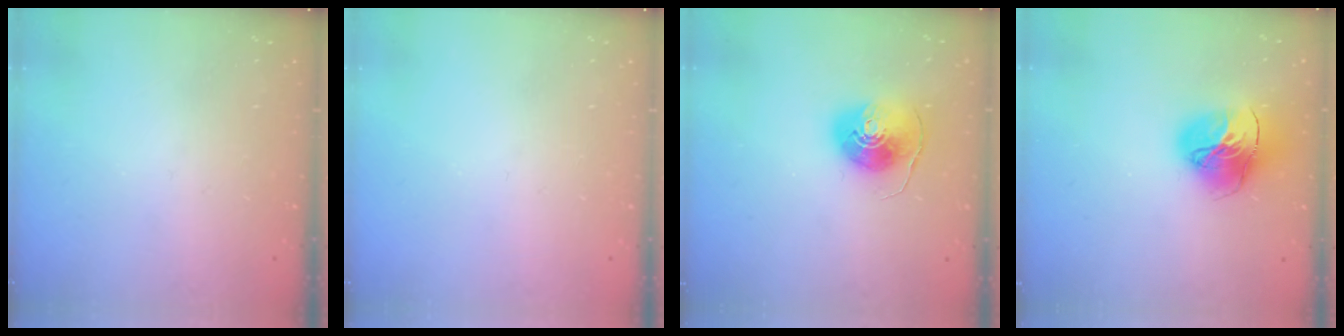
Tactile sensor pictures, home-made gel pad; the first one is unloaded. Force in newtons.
{"total": 0.0}
{"total": 8.8, "press": 8.8, "slide": 0.6}
{"total": 16.2, "press": 16.1, "slide": 1.6}